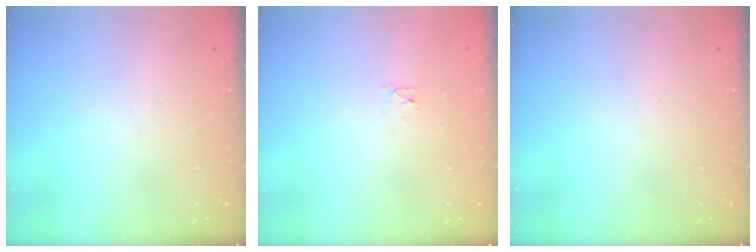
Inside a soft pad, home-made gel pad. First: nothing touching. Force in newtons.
{"total": 2.4, "press": 2.4, "slide": 0.3}
{"total": 0.0}